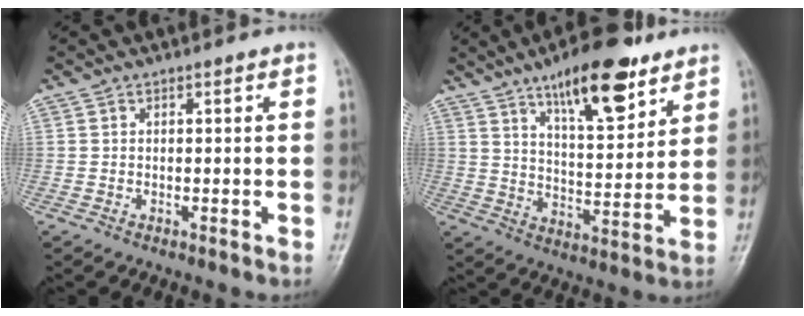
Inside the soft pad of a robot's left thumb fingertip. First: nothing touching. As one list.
[{"total": 15.2, "force": [9.5, 5.2, 10.6], "torque": [-0.135, -0.051, 0.153]}]